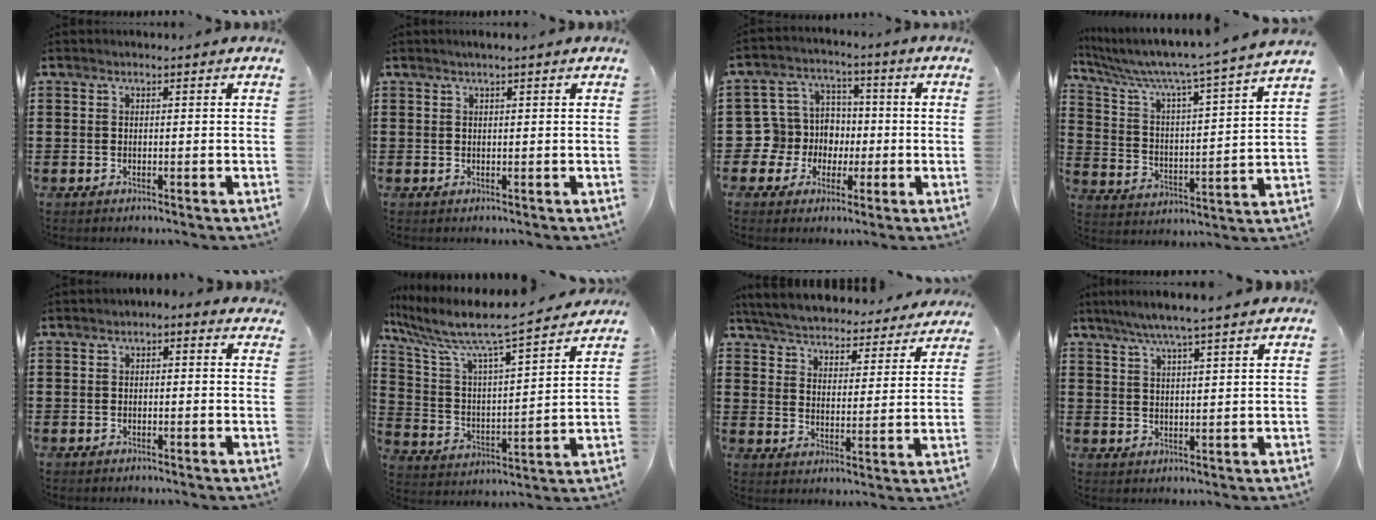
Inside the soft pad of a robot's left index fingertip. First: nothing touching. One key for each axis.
{"total": 0.7, "fx": 0.4, "fy": 0.0, "fz": 0.5, "tx": -0.009, "ty": 0.000, "tz": 0.006}
{"total": 8.0, "fx": -0.9, "fy": 7.8, "fz": 1.3, "tx": -0.080, "ty": 0.002, "tz": -0.016}
{"total": 6.2, "fx": 5.4, "fy": -0.7, "fz": 2.9, "tx": -0.083, "ty": -0.051, "tz": 0.080}
{"total": 0.9, "fx": -0.4, "fy": 0.7, "fz": 0.3, "tx": -0.009, "ty": 0.004, "tz": -0.010}
{"total": 8.9, "fx": 7.8, "fy": 0.1, "fz": 4.2, "tx": -0.119, "ty": -0.063, "tz": 0.124}
{"total": 5.0, "fx": 5.0, "fy": -0.1, "fz": 0.2, "tx": -0.033, "ty": -0.043, "tz": 0.083}
{"total": 5.0, "fx": 4.2, "fy": -0.5, "fz": 2.6, "tx": -0.063, "ty": -0.010, "tz": 0.074}